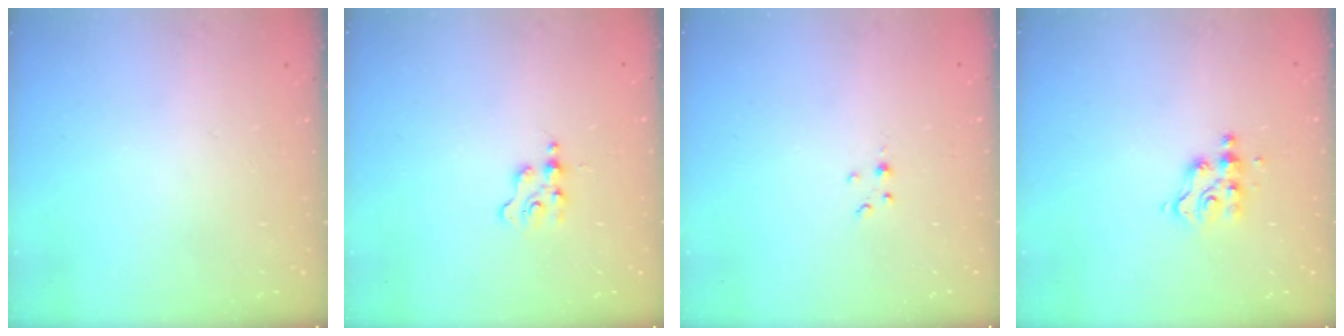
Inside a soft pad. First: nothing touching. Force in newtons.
{"total": 1.3, "press": 1.3, "slide": 0.2}
{"total": 1.0, "press": 1.0, "slide": 0.1}
{"total": 4.8, "press": 4.8, "slide": 0.5}